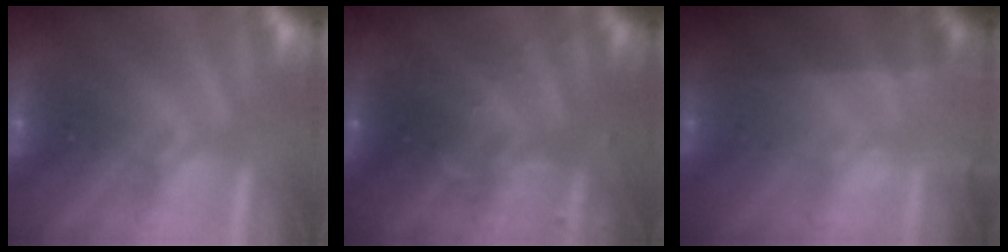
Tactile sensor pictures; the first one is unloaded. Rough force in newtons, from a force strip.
{"total": 3.0}
{"total": 1.8}